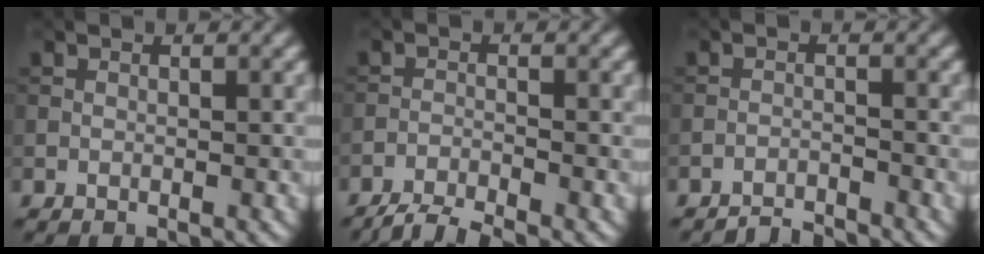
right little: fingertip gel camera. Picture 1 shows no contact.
{"total": 4.5, "force": [-4.0, 0.5, 2.0], "torque": [-0.040, -0.012, -0.081]}
{"total": 2.4, "force": [-2.3, 0.2, 0.4], "torque": [-0.001, 0.001, -0.046]}